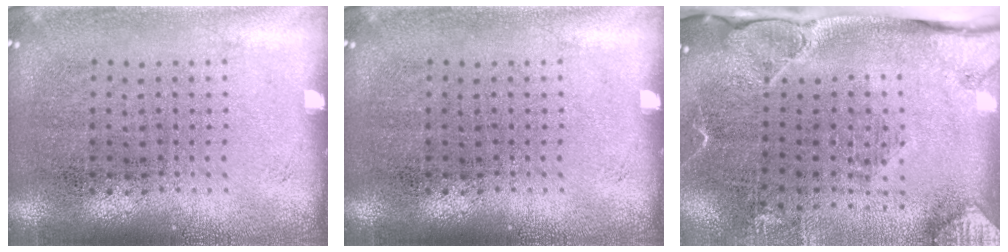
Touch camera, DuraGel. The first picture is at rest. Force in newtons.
{"total": 0.0}
{"total": 2.9, "press": 2.2, "slide": 1.8}